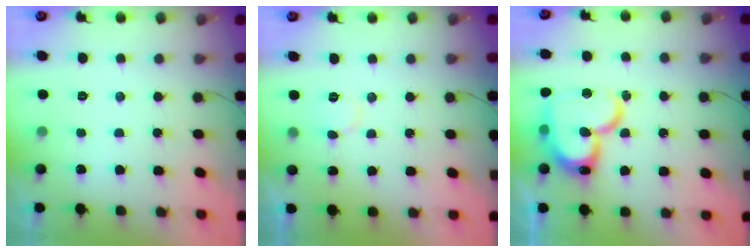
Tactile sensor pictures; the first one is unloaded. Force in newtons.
{"total": 4.3, "press": 4.3, "slide": 0.5}
{"total": 21.3, "press": 21.3, "slide": 1.9}